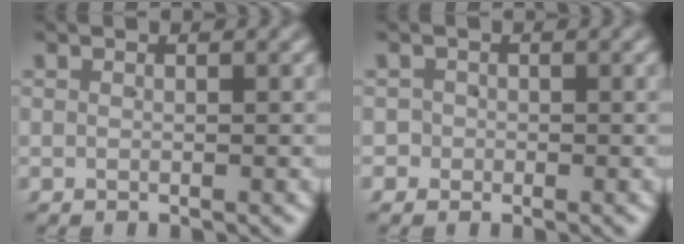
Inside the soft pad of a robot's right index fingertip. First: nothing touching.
{"total": 1.7, "force": [-0.6, 1.6, -0.2], "torque": [-0.001, -0.002, -0.013]}